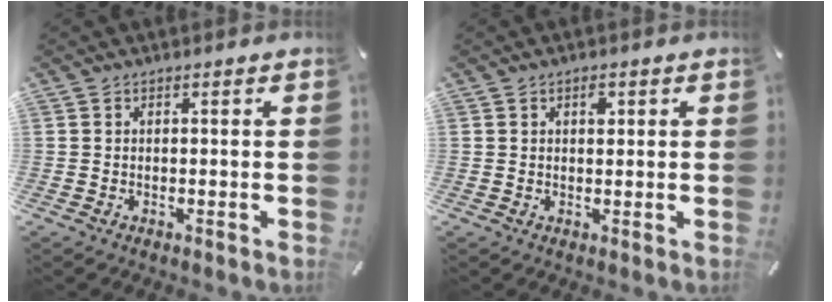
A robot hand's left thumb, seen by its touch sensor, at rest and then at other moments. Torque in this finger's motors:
{"motor_torque": [0.49, 0.59, 0.21, -0.25, 0.00]}